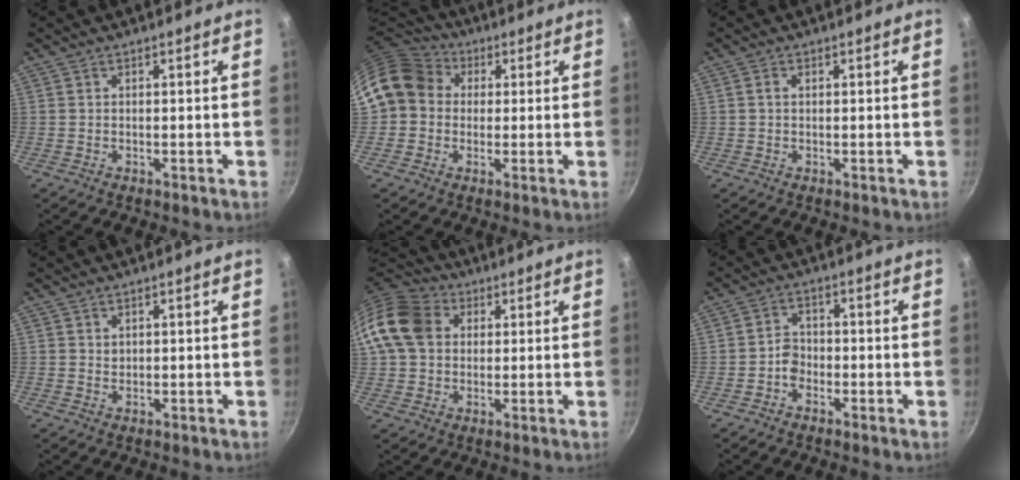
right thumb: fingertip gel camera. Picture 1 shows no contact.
{"total": 12.6, "force": [2.3, 10.8, 6.1], "torque": [-0.087, 0.029, 0.024]}
{"total": 1.1, "force": [0.2, 0.8, 0.8], "torque": [-0.013, 0.004, 0.002]}
{"total": 0.9, "force": [0.4, 0.7, 0.3], "torque": [-0.001, -0.002, 0.007]}
{"total": 13.4, "force": [3.1, 10.8, 7.4], "torque": [-0.122, 0.019, 0.043]}
{"total": 3.4, "force": [-1.7, 2.6, 1.5], "torque": [-0.007, 0.024, -0.033]}